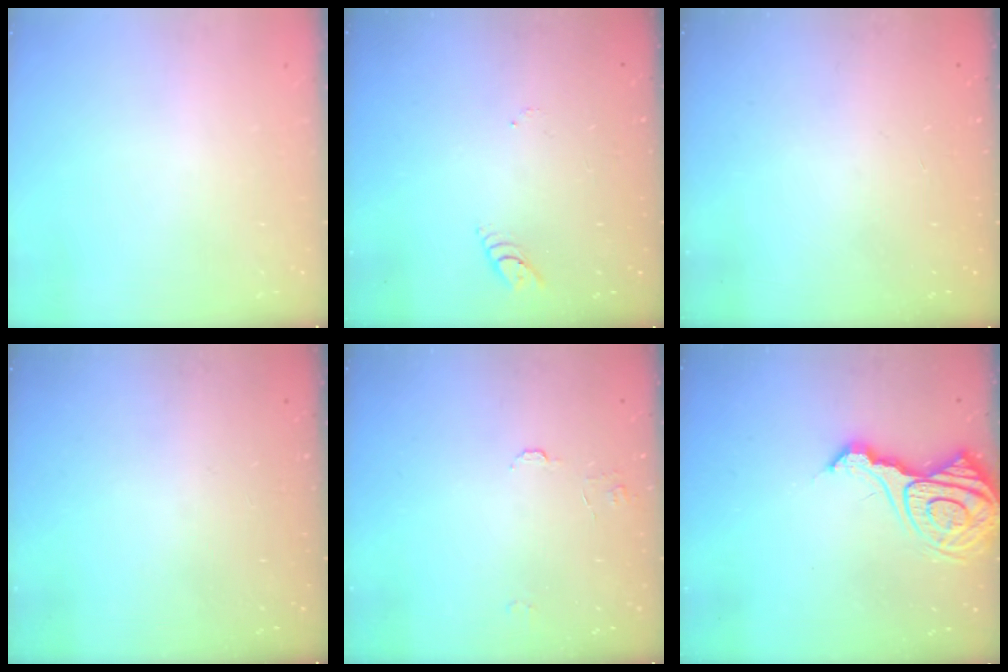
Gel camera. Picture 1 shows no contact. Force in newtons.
{"total": 2.6, "press": 2.6, "slide": 0.3}
{"total": 0.0}
{"total": 0.0}
{"total": 5.7, "press": 5.6, "slide": 0.6}
{"total": 16.3, "press": 16.2, "slide": 1.7}